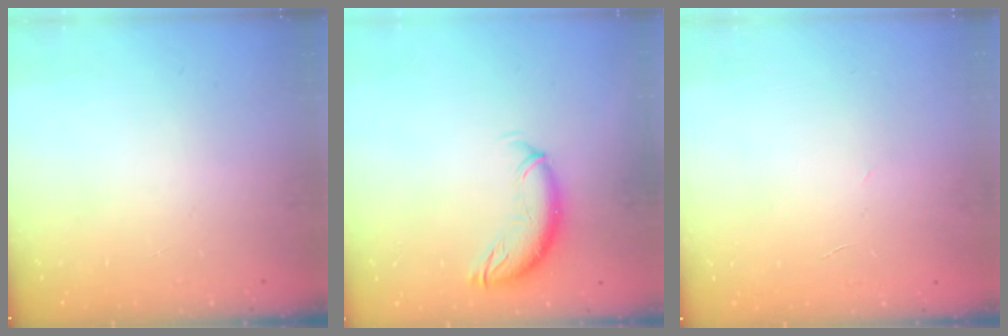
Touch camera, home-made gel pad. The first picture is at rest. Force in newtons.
{"total": 11.0, "press": 10.9, "slide": 1.6}
{"total": 1.8, "press": 1.7, "slide": 0.5}